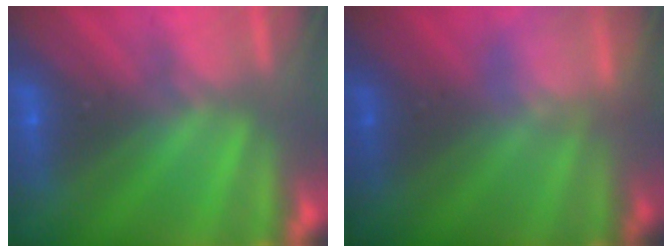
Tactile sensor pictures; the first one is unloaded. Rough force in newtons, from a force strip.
{"total": 3.5}